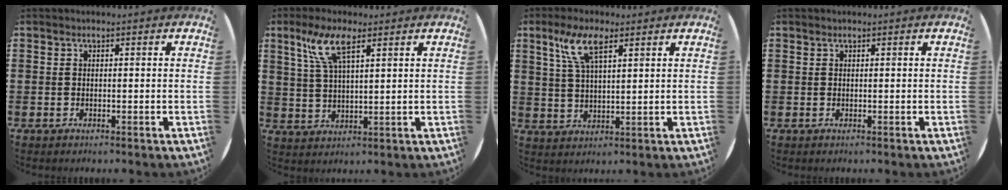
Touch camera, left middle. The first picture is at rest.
{"total": 6.5, "force": [4.1, 1.8, 4.8], "torque": [-0.106, 0.007, 0.071]}
{"total": 6.4, "force": [3.9, 2.0, 4.6], "torque": [-0.102, 0.009, 0.069]}
{"total": 0.0}